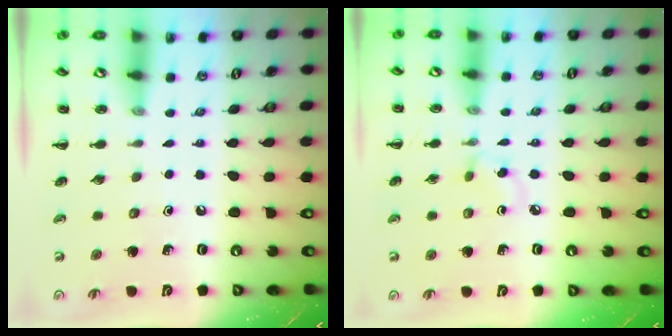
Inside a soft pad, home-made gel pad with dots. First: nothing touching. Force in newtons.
{"total": 2.9, "press": 2.6, "slide": 1.2}